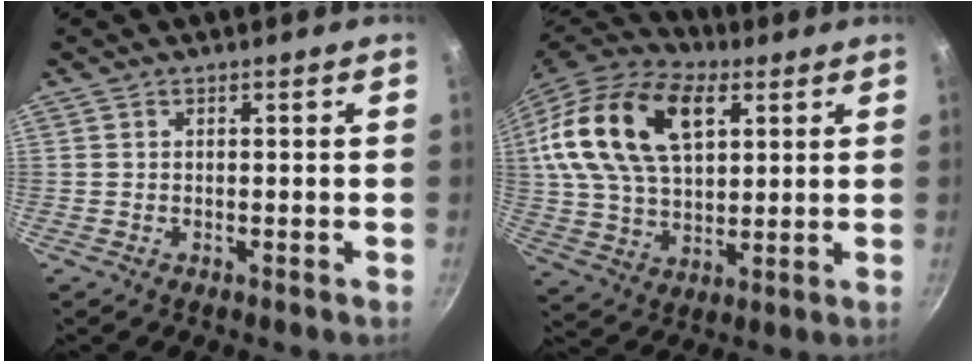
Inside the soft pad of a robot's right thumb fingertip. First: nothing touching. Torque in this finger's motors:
{"motor_torque": [1.47, 2.36, 0.69, -0.35, 0.31]}